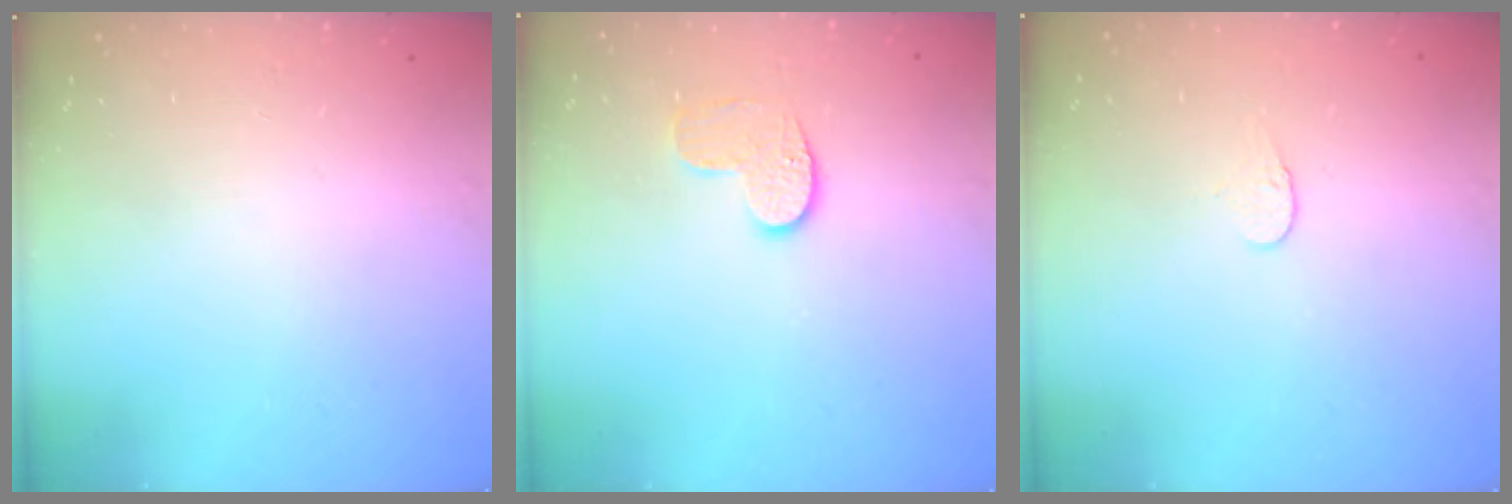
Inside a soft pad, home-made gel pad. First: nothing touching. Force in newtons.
{"total": 6.6, "press": 6.6, "slide": 0.3}
{"total": 3.8, "press": 3.8, "slide": 0.3}